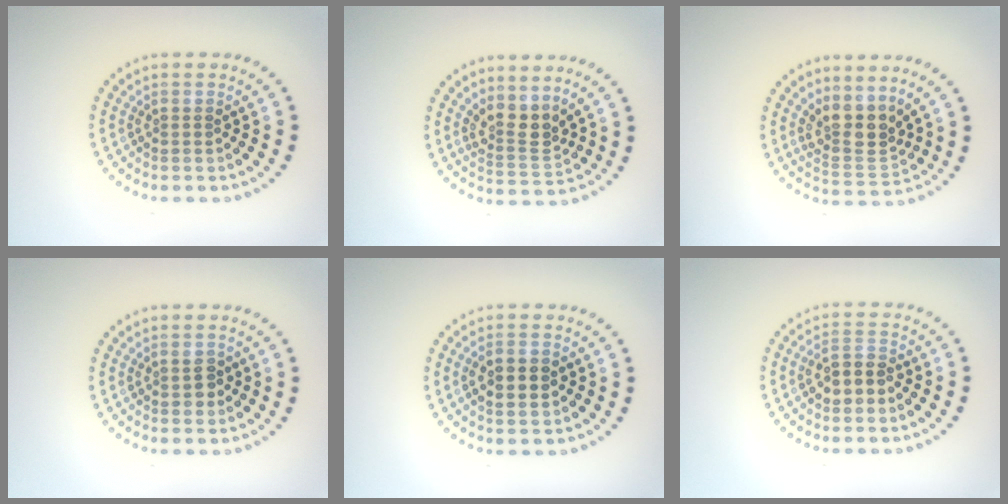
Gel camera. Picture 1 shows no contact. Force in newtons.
{"total": 2.9, "press": 2.3, "slide": 1.7}
{"total": 3.7, "press": 2.8, "slide": 2.4}
{"total": 1.5, "press": 1.5, "slide": 0.2}
{"total": 2.7, "press": 2.7, "slide": 0.3}
{"total": 3.0, "press": 2.9, "slide": 0.9}